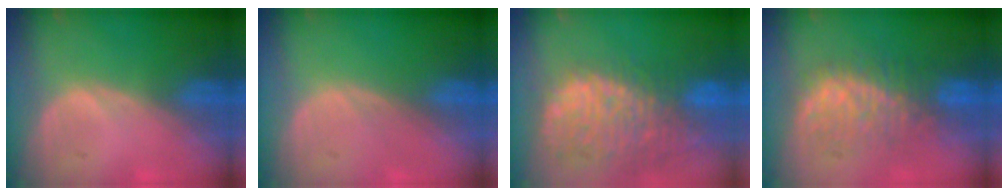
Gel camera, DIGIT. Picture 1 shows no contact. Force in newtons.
{"total": 0.0}
{"total": 14.4, "press": 11.7, "slide": 8.3}
{"total": 8.7, "press": 8.6, "slide": 1.6}